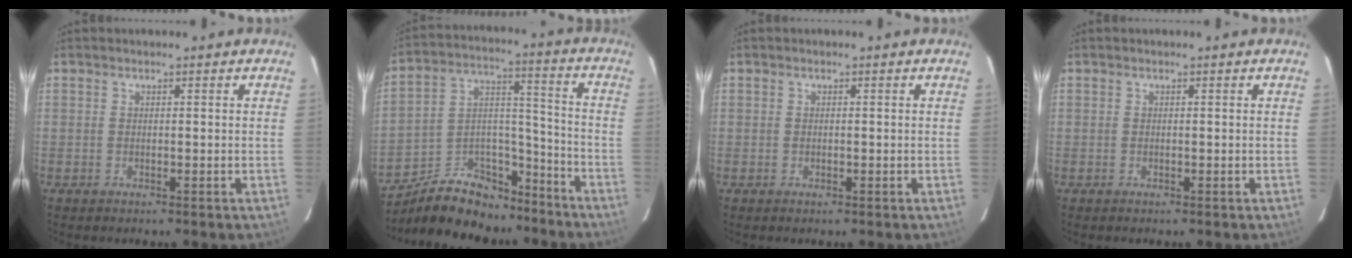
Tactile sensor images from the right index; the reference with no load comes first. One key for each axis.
{"total": 17.1, "fx": -12.9, "fy": 8.7, "fz": 7.1, "tx": -0.138, "ty": 0.055, "tz": -0.195}
{"total": 0.6, "fx": -0.1, "fy": 0.5, "fz": 0.3, "tx": -0.004, "ty": 0.001, "tz": -0.001}
{"total": 0.0}